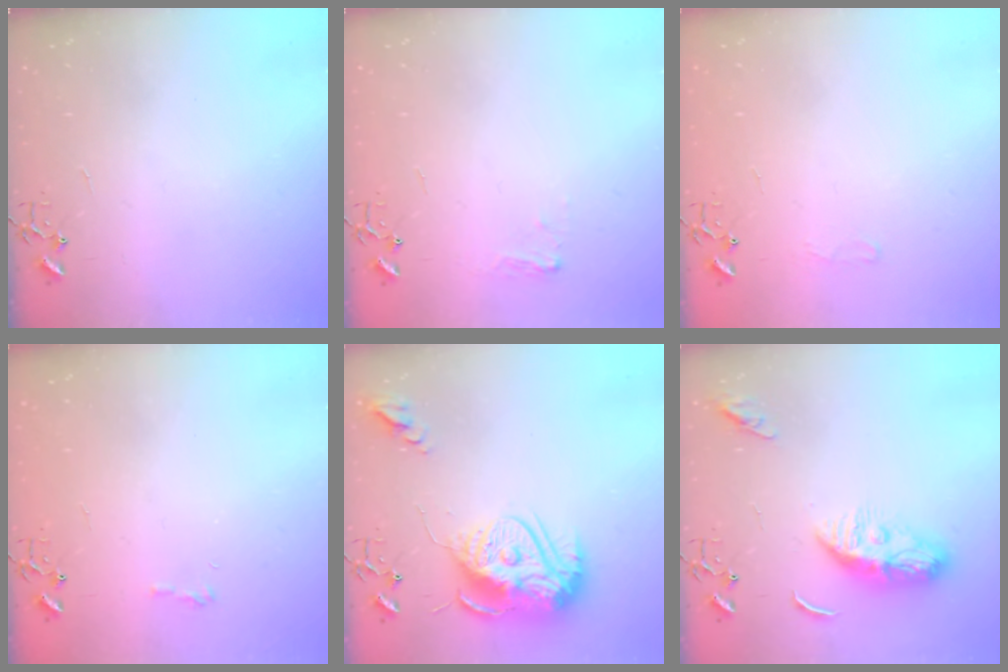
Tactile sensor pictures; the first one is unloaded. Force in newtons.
{"total": 7.4, "press": 7.4, "slide": 0.5}
{"total": 5.9, "press": 5.8, "slide": 0.7}
{"total": 7.0, "press": 6.9, "slide": 0.5}
{"total": 18.4, "press": 18.3, "slide": 1.7}
{"total": 10.4, "press": 10.4, "slide": 1.2}